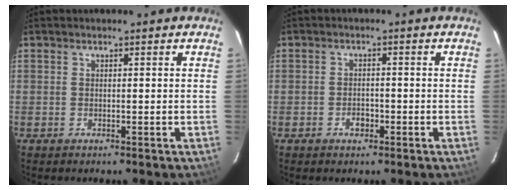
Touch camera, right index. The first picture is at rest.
{"total": 2.5, "force": [-1.2, 1.7, 1.3], "torque": [-0.024, 0.006, -0.019]}